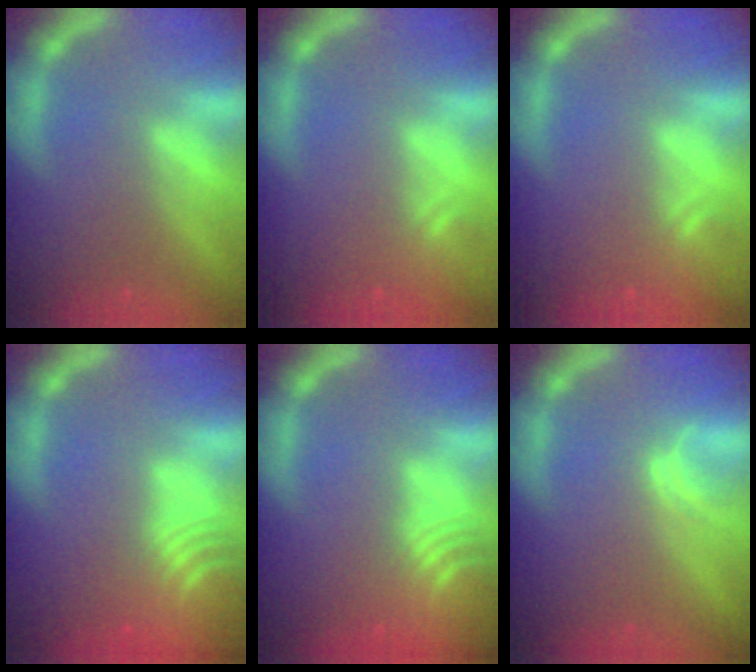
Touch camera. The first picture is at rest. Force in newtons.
{"total": 1.9}
{"total": 1.9}
{"total": 10.1}
{"total": 9.6}
{"total": 1.0}